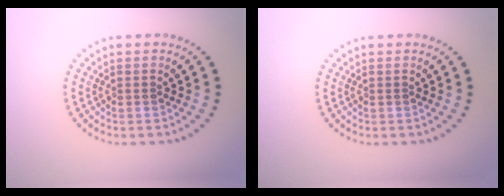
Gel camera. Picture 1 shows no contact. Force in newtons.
{"total": 0.0}